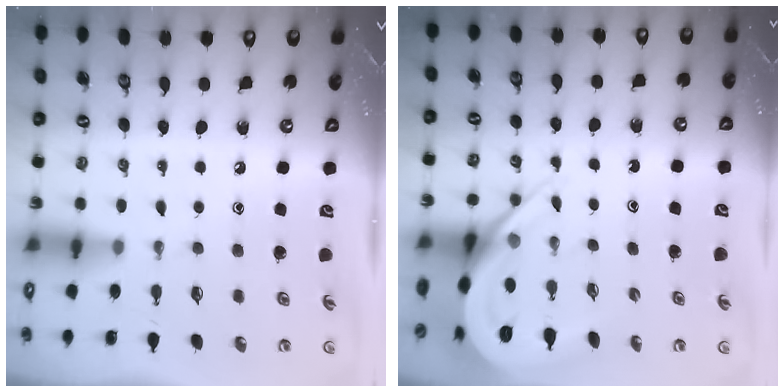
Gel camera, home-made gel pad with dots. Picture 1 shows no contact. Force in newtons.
{"total": 8.2, "press": 8.2, "slide": 0.8}